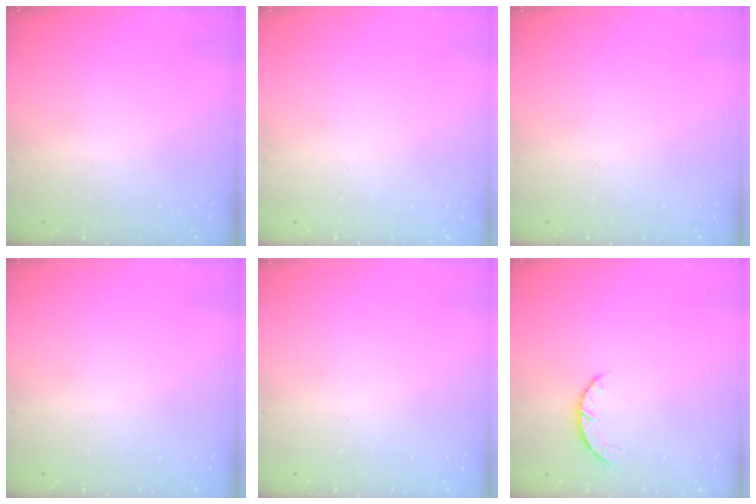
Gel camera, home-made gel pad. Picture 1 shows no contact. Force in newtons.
{"total": 0.0}
{"total": 0.0}
{"total": 0.0}
{"total": 0.0}
{"total": 2.8, "press": 2.8, "slide": 0.4}